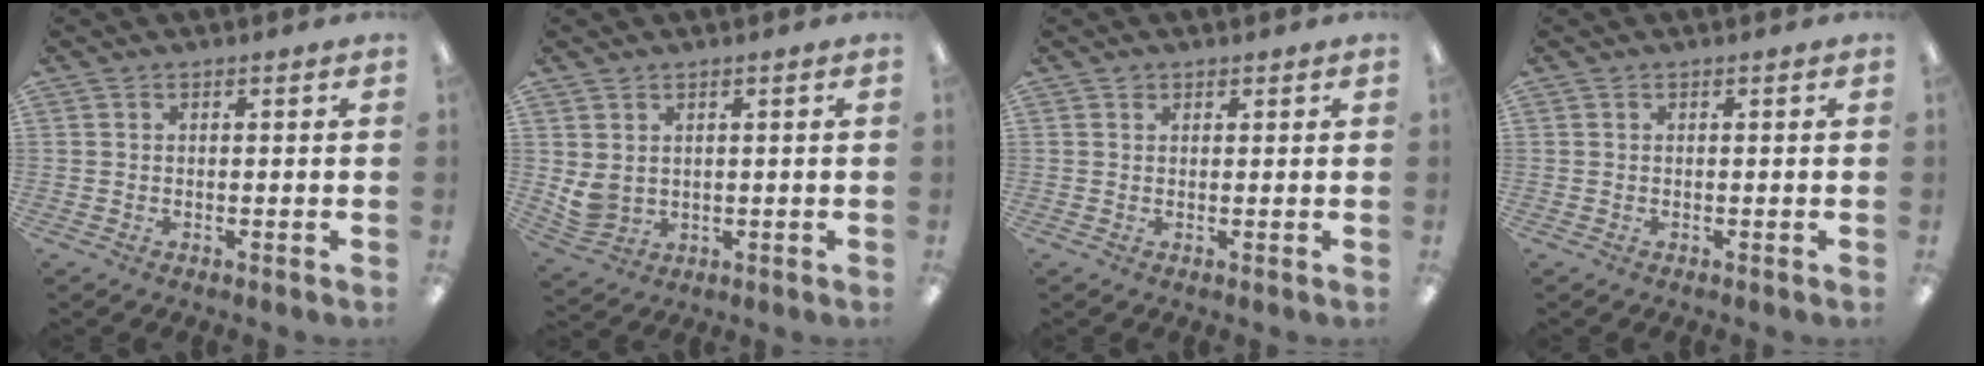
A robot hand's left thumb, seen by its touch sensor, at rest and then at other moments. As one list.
[{"total": 4.6, "force": [2.1, 3.8, 1.7], "torque": [-0.037, -0.008, 0.041]}, {"total": 1.2, "force": [0.9, 0.8, 0.1], "torque": [-0.003, 0.001, 0.017]}, {"total": 0.0}]